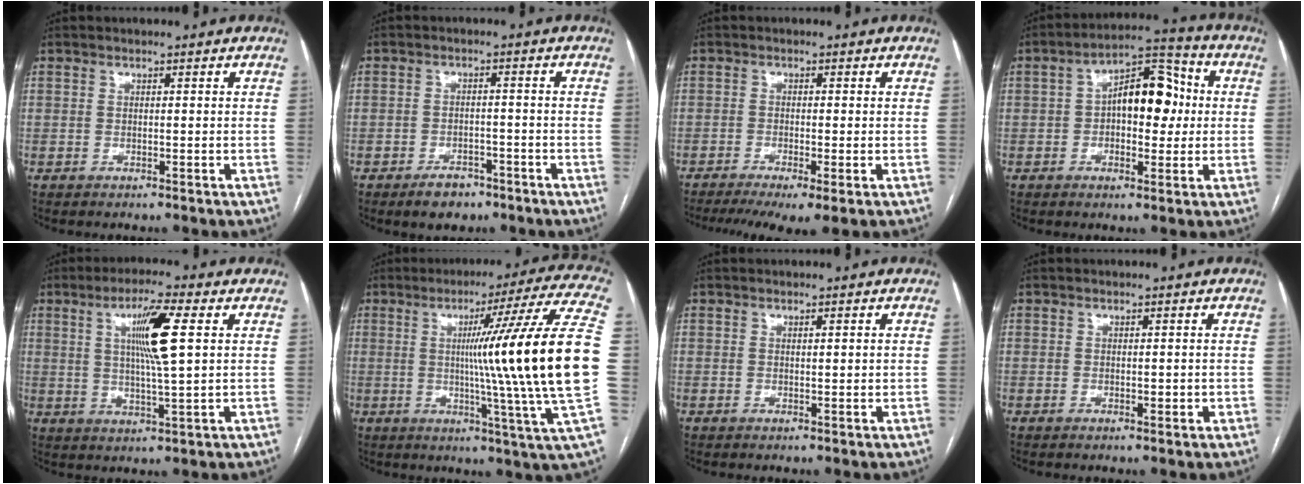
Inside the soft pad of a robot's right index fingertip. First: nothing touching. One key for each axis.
{"total": 4.4, "fx": -3.1, "fy": 2.4, "fz": 2.0, "tx": -0.032, "ty": 0.003, "tz": -0.042}
{"total": 8.2, "fx": -5.4, "fy": 1.1, "fz": 6.0, "tx": -0.098, "ty": -0.015, "tz": -0.090}
{"total": 10.7, "fx": 0.7, "fy": 5.3, "fz": 9.2, "tx": -0.141, "ty": 0.037, "tz": 0.010}
{"total": 9.2, "fx": 2.5, "fy": 0.2, "fz": 8.9, "tx": -0.160, "ty": 0.002, "tz": 0.043}
{"total": 23.3, "fx": 0.8, "fy": -2.8, "fz": 23.1, "tx": -0.278, "ty": 0.001, "tz": -0.008}
{"total": 1.4, "fx": 0.3, "fy": 0.2, "fz": 1.3, "tx": -0.024, "ty": 0.000, "tz": 0.004}
{"total": 1.3, "fx": -0.1, "fy": 0.7, "fz": 1.1, "tx": -0.012, "ty": 0.001, "tz": 0.004}